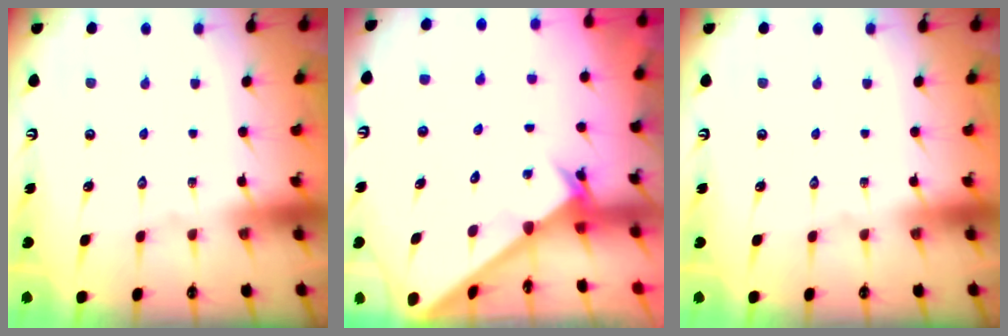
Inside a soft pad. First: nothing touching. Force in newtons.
{"total": 2.6, "press": 2.6, "slide": 0.2}
{"total": 0.0}